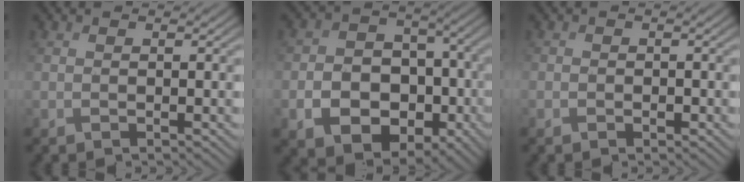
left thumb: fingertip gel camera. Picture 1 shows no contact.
{"total": 11.1, "force": [-4.1, 8.4, 6.0], "torque": [-0.121, -0.031, -0.073]}
{"total": 0.9, "force": [-0.1, 0.8, 0.3], "torque": [-0.001, -0.006, -0.001]}